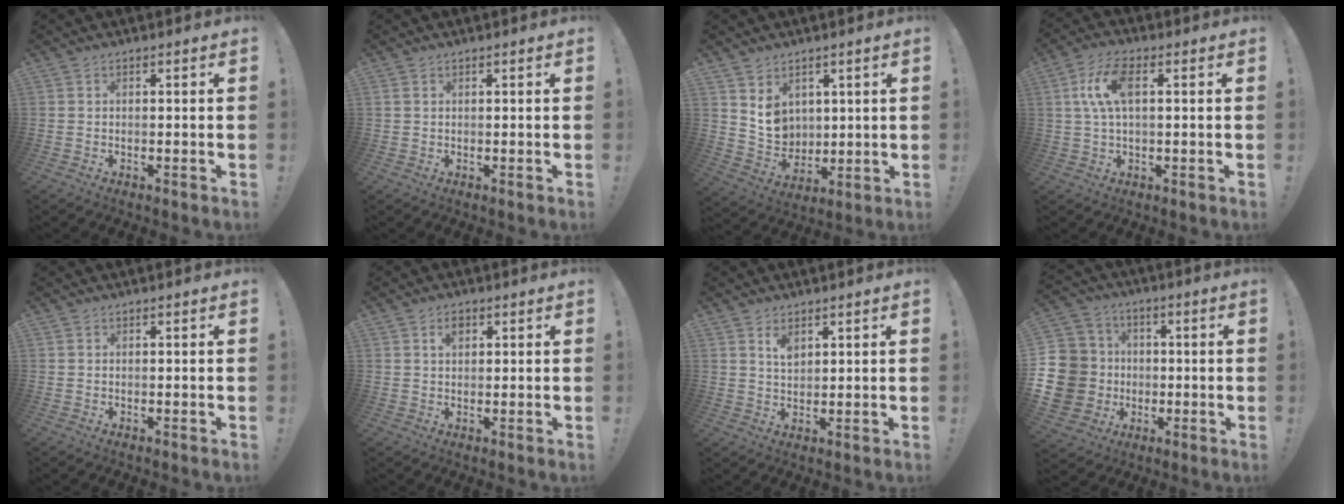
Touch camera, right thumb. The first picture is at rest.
{"total": 0.8, "force": [0.5, 0.5, 0.5], "torque": [-0.012, 0.003, 0.010]}
{"total": 8.2, "force": [4.9, 6.2, 2.3], "torque": [-0.036, -0.042, 0.100]}
{"total": 10.0, "force": [2.0, 4.4, 8.7], "torque": [-0.179, 0.005, 0.036]}
{"total": 0.0}
{"total": 2.6, "force": [1.4, 1.7, 1.4], "torque": [-0.008, -0.002, 0.019]}
{"total": 4.0, "force": [2.5, 2.1, 2.3], "torque": [-0.023, -0.019, 0.040]}
{"total": 15.9, "force": [-2.1, 14.5, 6.1], "torque": [-0.125, 0.023, -0.010]}